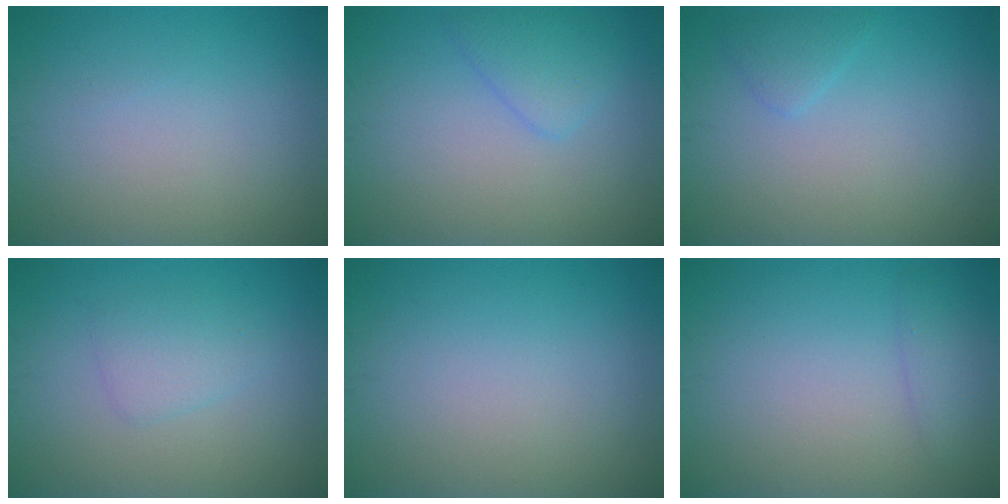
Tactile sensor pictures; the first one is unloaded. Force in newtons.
{"total": 2.3, "press": 2.3, "slide": 0.2}
{"total": 1.3, "press": 1.3, "slide": 0.1}
{"total": 1.9, "press": 1.9, "slide": 0.0}
{"total": 0.0}
{"total": 1.5, "press": 1.5, "slide": 0.0}